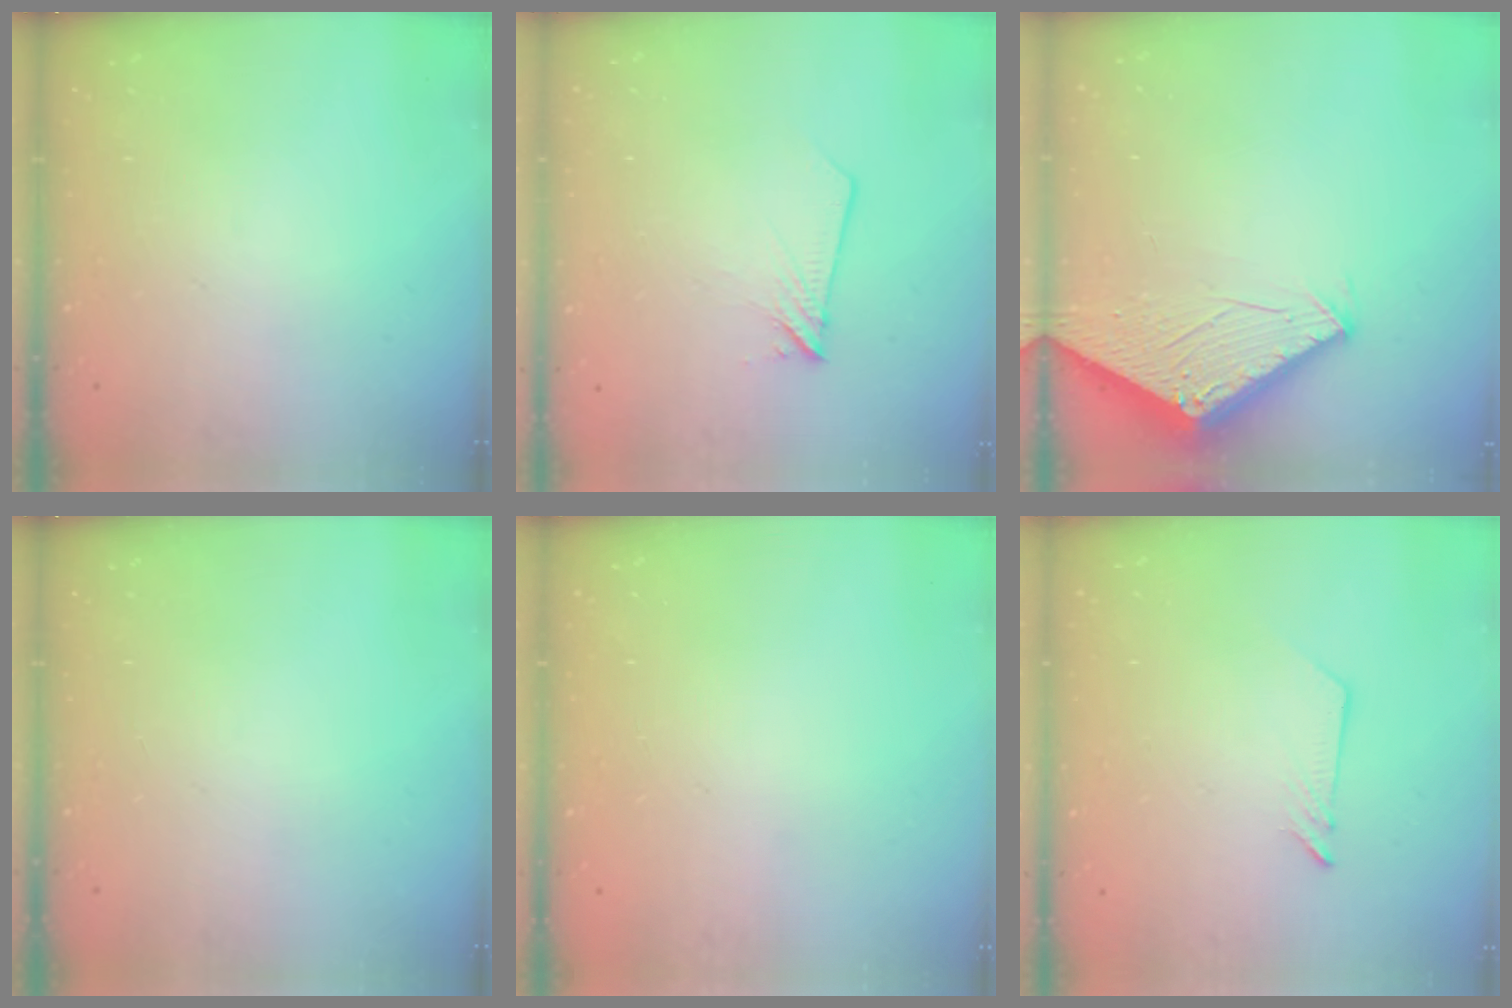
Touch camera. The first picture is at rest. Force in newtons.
{"total": 6.4, "press": 6.4, "slide": 0.6}
{"total": 2.9, "press": 2.9, "slide": 0.2}
{"total": 0.0}
{"total": 0.0}
{"total": 2.6, "press": 2.6, "slide": 0.3}